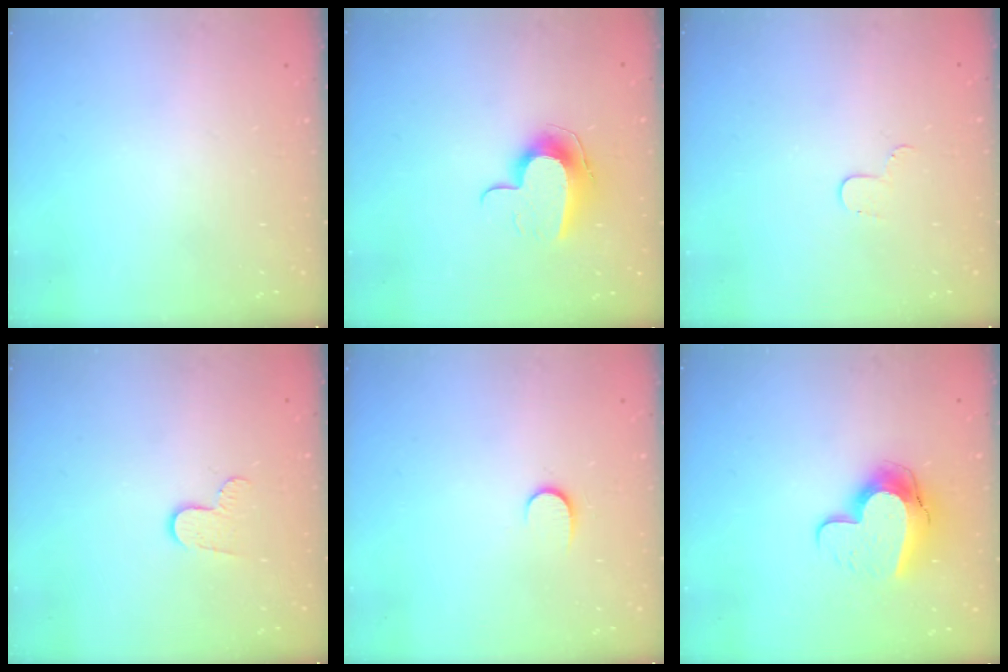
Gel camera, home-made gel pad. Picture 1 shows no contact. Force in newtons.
{"total": 10.3, "press": 10.3, "slide": 0.4}
{"total": 3.5, "press": 3.5, "slide": 0.4}
{"total": 6.1, "press": 6.0, "slide": 0.6}
{"total": 5.7, "press": 5.7, "slide": 0.5}
{"total": 12.6, "press": 12.5, "slide": 1.1}